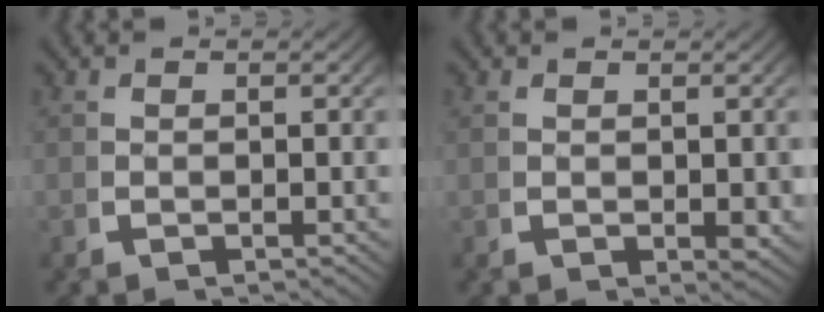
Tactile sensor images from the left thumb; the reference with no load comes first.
{"total": 1.0, "force": [0.5, 0.4, 0.8], "torque": [-0.015, -0.008, 0.015]}